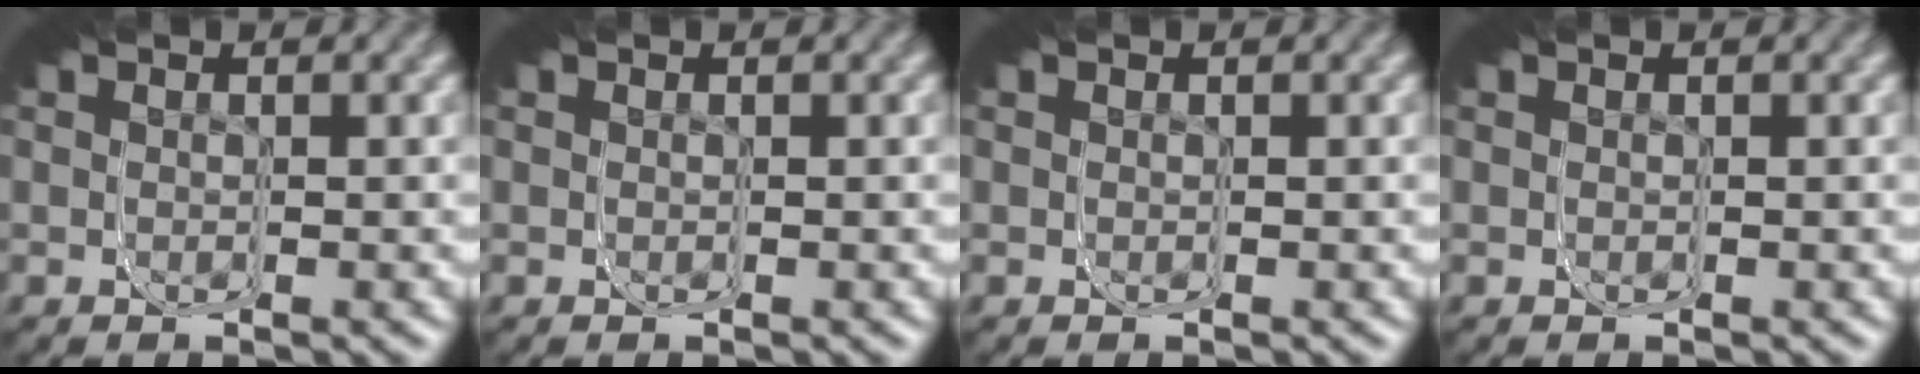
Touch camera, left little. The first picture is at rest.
{"total": 0.0}
{"total": 0.0}
{"total": 0.0}